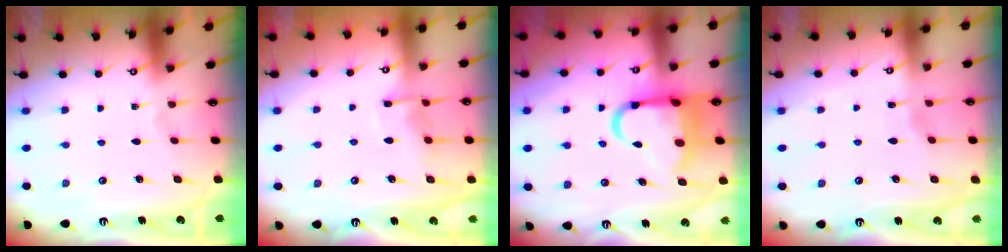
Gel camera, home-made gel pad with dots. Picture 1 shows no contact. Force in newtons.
{"total": 7.2, "press": 7.1, "slide": 0.9}
{"total": 13.2, "press": 12.9, "slide": 2.5}
{"total": 2.6, "press": 2.6, "slide": 0.4}